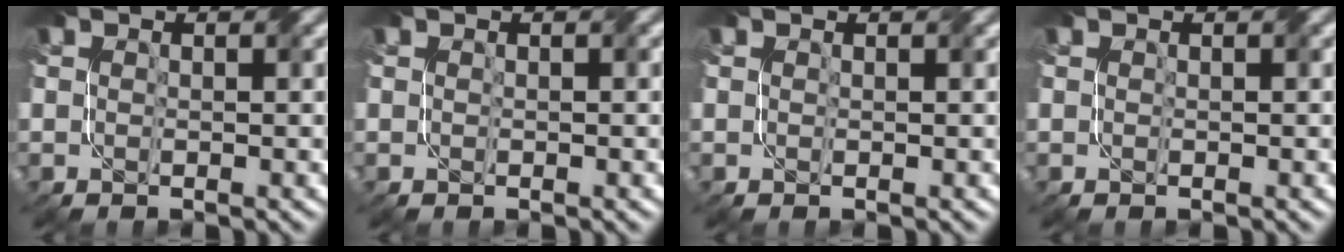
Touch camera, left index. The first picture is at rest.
{"total": 0.0}
{"total": 0.0}
{"total": 0.0}